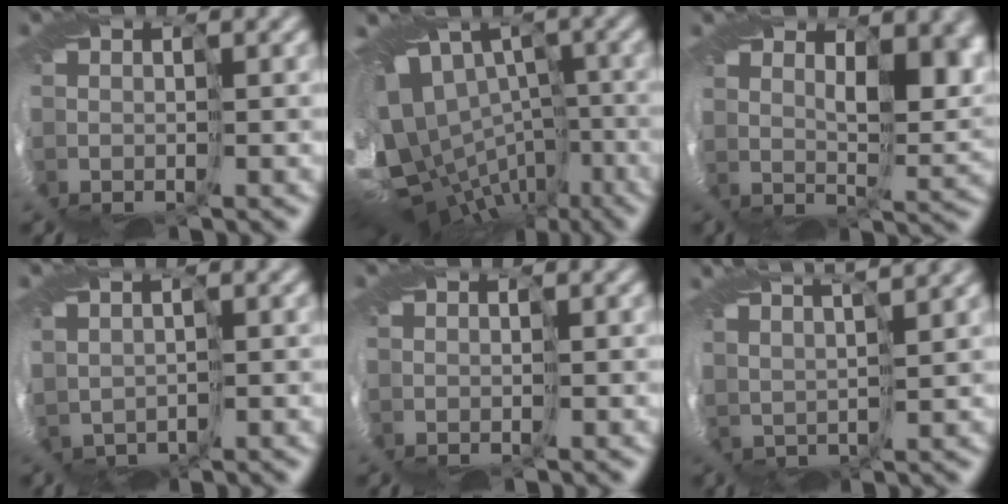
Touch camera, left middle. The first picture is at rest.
{"total": 11.8, "force": [-1.8, 9.0, 7.5], "torque": [-0.161, -0.002, 0.005]}
{"total": 4.6, "force": [2.7, 1.4, 3.5], "torque": [-0.062, 0.001, 0.044]}
{"total": 0.9, "force": [0.5, 0.8, 0.0], "torque": [-0.007, 0.001, 0.012]}
{"total": 0.0}
{"total": 7.3, "force": [6.1, 1.8, 3.6], "torque": [-0.042, 0.053, 0.066]}